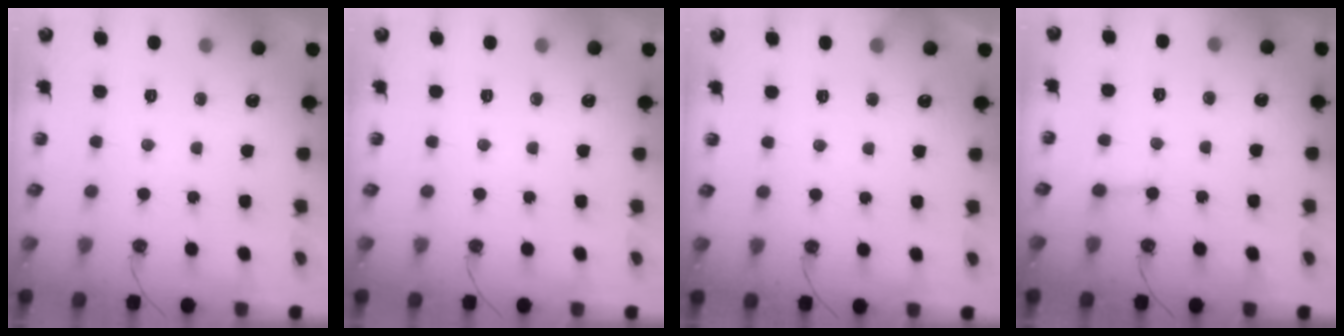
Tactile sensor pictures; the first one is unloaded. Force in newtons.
{"total": 0.0}
{"total": 2.9, "press": 2.9, "slide": 0.2}
{"total": 3.5, "press": 3.5, "slide": 0.3}